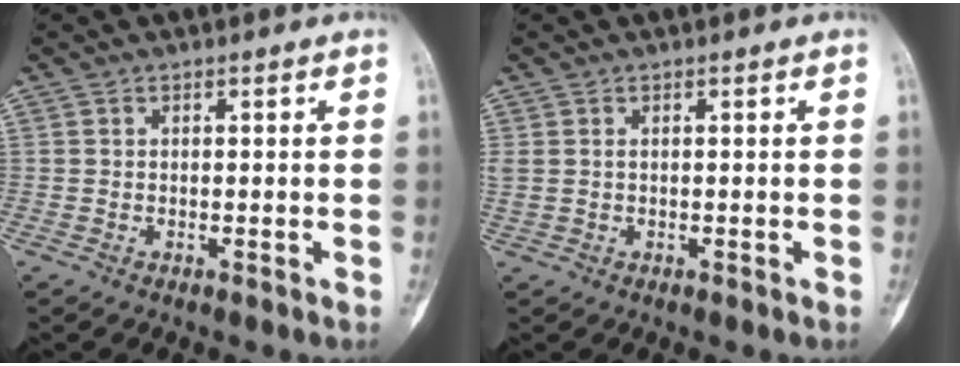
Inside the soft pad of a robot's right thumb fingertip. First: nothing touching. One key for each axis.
{"total": 1.5, "fx": 0.3, "fy": 0.9, "fz": 1.1, "tx": -0.041, "ty": 0.007, "tz": 0.010}